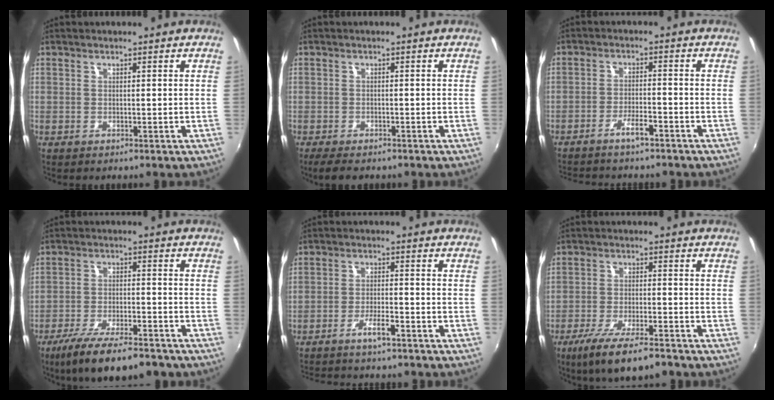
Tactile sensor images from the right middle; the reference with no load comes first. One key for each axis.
{"total": 4.8, "fx": -3.8, "fy": 1.5, "fz": 2.5, "tx": -0.057, "ty": -0.020, "tz": -0.065}
{"total": 5.2, "fx": -4.4, "fy": 0.9, "fz": 2.5, "tx": -0.062, "ty": 0.005, "tz": -0.075}
{"total": 14.4, "fx": -11.0, "fy": 4.0, "fz": 8.4, "tx": -0.174, "ty": -0.036, "tz": -0.177}
{"total": 5.1, "fx": -4.3, "fy": 0.7, "fz": 2.7, "tx": -0.066, "ty": 0.005, "tz": -0.075}
{"total": 10.9, "fx": -7.9, "fy": 2.2, "fz": 7.2, "tx": -0.161, "ty": -0.035, "tz": -0.135}